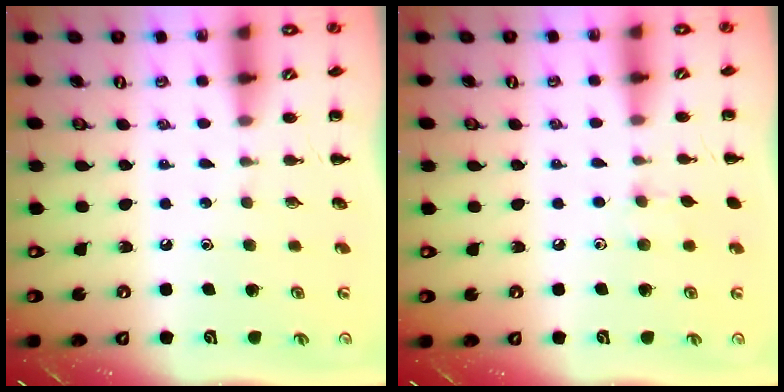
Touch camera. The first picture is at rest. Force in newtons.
{"total": 5.2, "press": 4.9, "slide": 1.6}